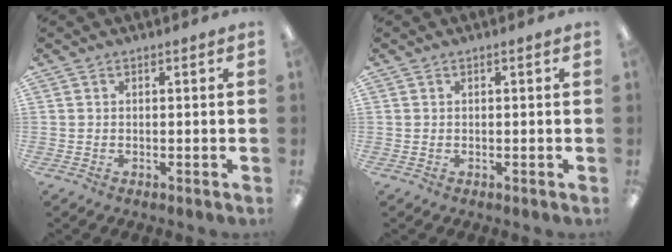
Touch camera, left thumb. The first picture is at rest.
{"total": 0.0}